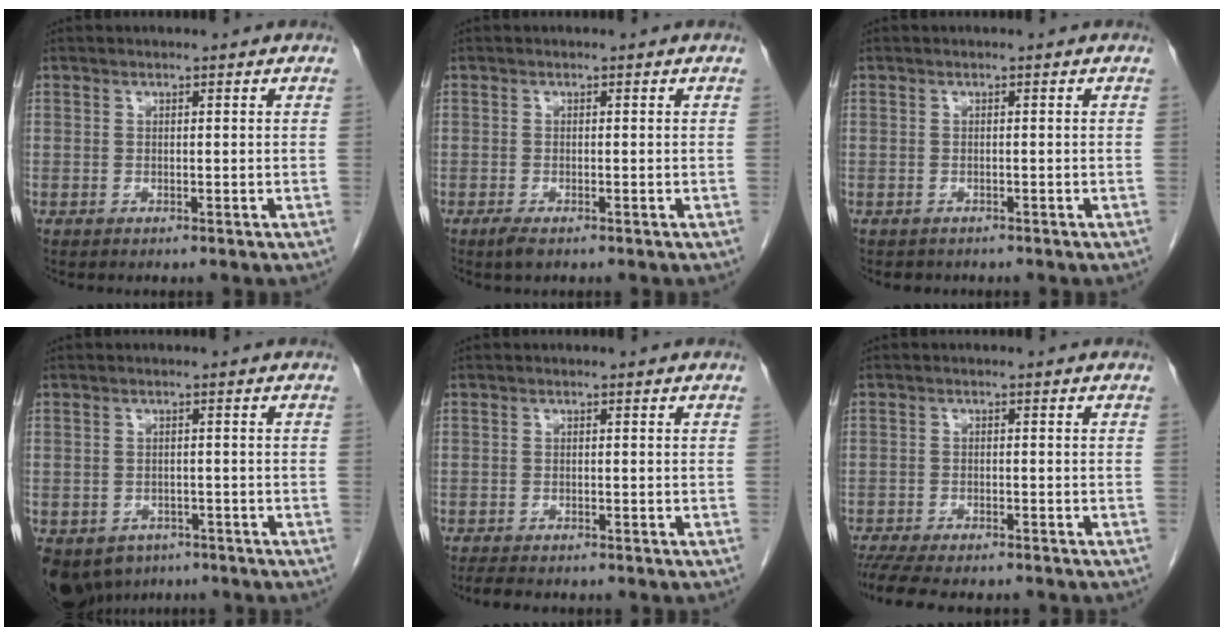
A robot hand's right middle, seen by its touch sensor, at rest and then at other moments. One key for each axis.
{"total": 1.8, "fx": -1.2, "fy": 0.5, "fz": 1.2, "tx": -0.030, "ty": -0.004, "tz": -0.020}
{"total": 1.6, "fx": -1.4, "fy": 0.8, "fz": 0.0, "tx": -0.008, "ty": 0.000, "tz": -0.019}
{"total": 9.5, "fx": -5.5, "fy": 7.3, "fz": 2.8, "tx": -0.076, "ty": -0.005, "tz": -0.069}
{"total": 3.7, "fx": -3.3, "fy": 1.0, "fz": 1.5, "tx": -0.028, "ty": -0.009, "tz": -0.048}
{"total": 11.0, "fx": -9.6, "fy": 2.6, "fz": 4.9, "tx": -0.082, "ty": -0.011, "tz": -0.138}